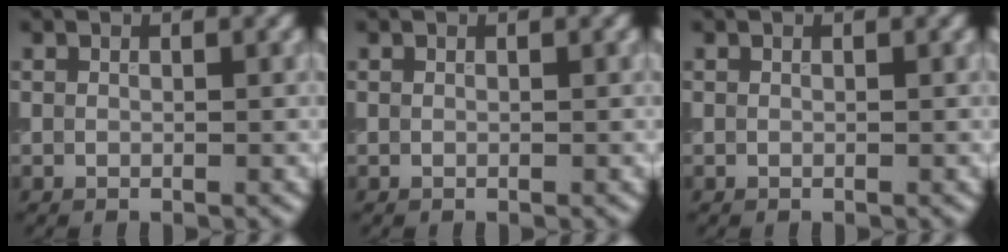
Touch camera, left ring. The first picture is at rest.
{"total": 0.0}
{"total": 0.0}